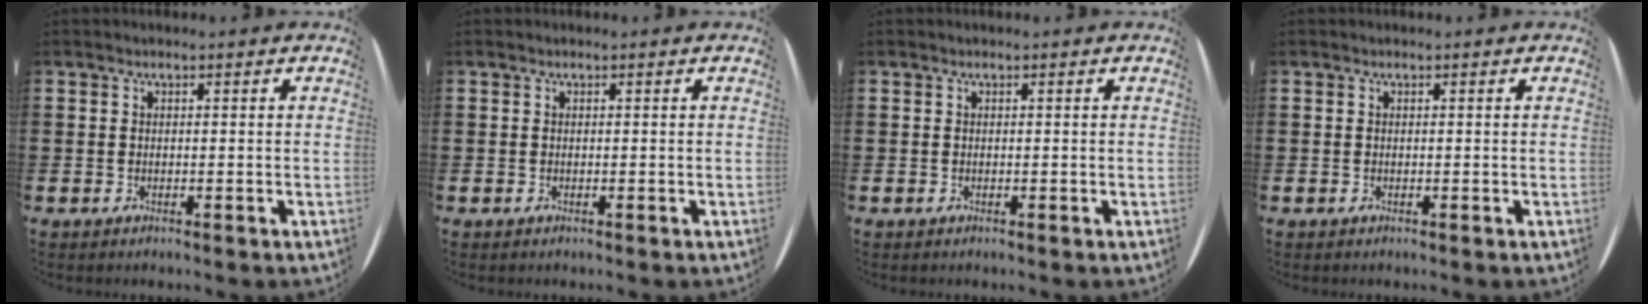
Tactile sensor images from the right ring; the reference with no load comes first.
{"total": 0.0}
{"total": 0.0}
{"total": 0.0}